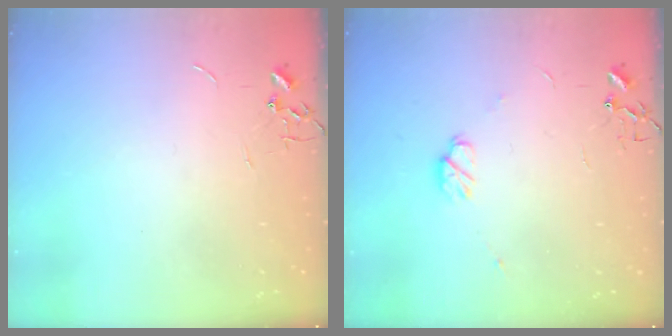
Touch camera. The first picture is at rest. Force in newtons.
{"total": 6.1, "press": 6.0, "slide": 1.1}